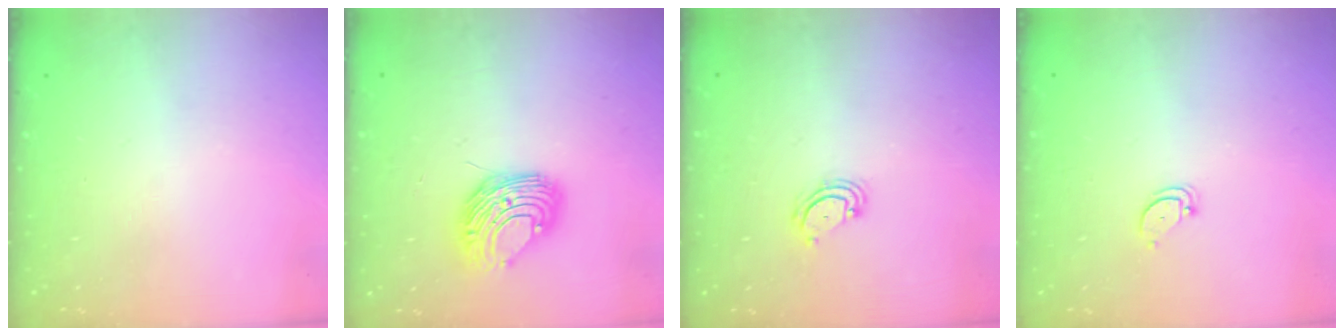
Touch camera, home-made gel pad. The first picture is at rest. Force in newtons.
{"total": 10.3, "press": 10.2, "slide": 1.1}
{"total": 4.5, "press": 4.5, "slide": 0.4}
{"total": 2.6, "press": 2.6, "slide": 0.1}